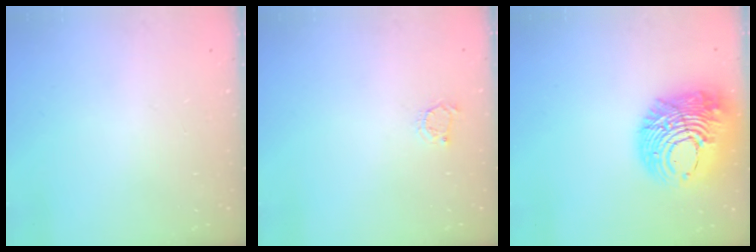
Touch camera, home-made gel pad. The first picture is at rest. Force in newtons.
{"total": 2.6, "press": 2.6, "slide": 0.4}
{"total": 18.9, "press": 18.8, "slide": 2.3}